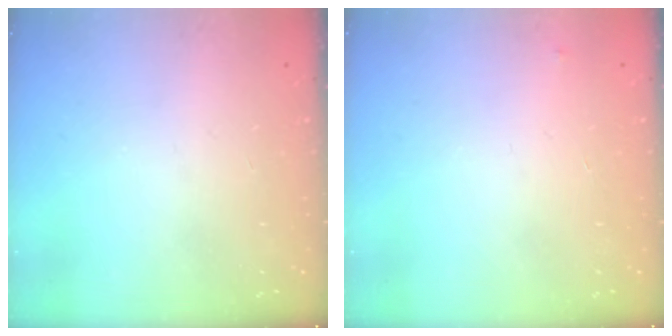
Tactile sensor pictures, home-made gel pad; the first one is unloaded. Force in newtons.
{"total": 2.5, "press": 2.5, "slide": 0.4}